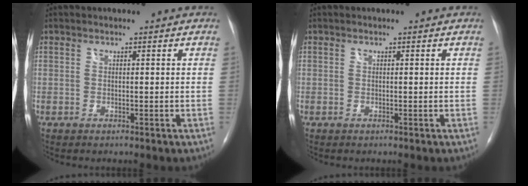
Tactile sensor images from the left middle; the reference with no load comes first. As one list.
[{"total": 0.0}]